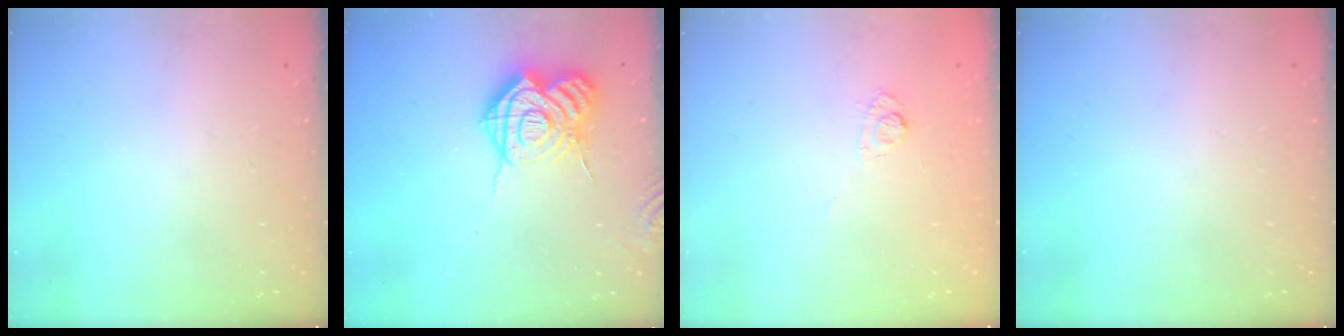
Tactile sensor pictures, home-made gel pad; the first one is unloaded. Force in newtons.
{"total": 17.9, "press": 17.8, "slide": 1.8}
{"total": 6.4, "press": 6.1, "slide": 1.6}
{"total": 0.0}